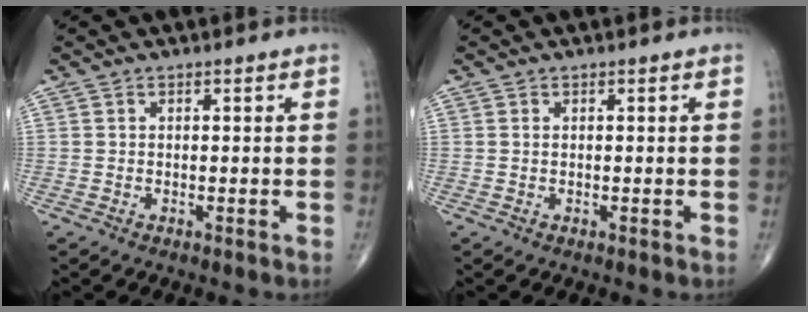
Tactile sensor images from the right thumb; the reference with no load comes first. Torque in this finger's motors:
{"motor_torque": [-0.22, -0.02, 0.08, 0.19, 0.06]}